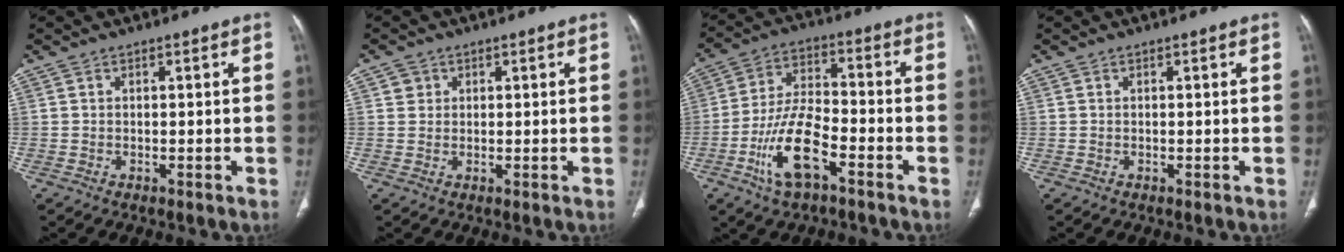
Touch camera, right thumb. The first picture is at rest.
{"total": 1.8, "force": [0.7, 1.6, 0.2], "torque": [0.008, -0.002, 0.007]}
{"total": 12.5, "force": [-5.9, 5.0, 9.8], "torque": [-0.196, 0.031, -0.108]}
{"total": 0.0}